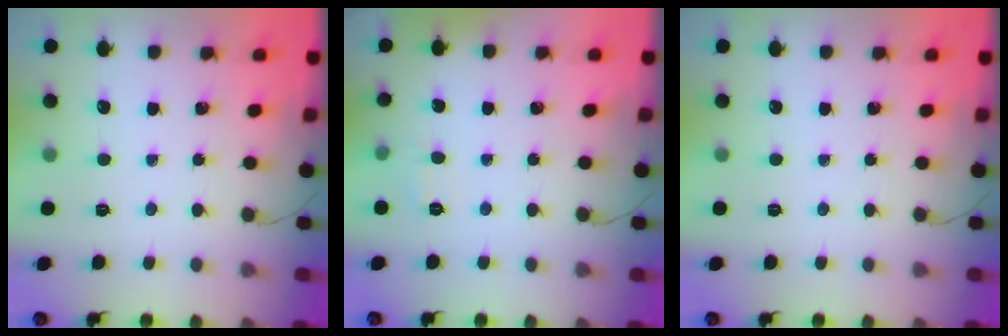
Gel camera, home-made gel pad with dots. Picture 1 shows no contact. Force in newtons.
{"total": 3.1, "press": 2.7, "slide": 1.5}
{"total": 0.0}